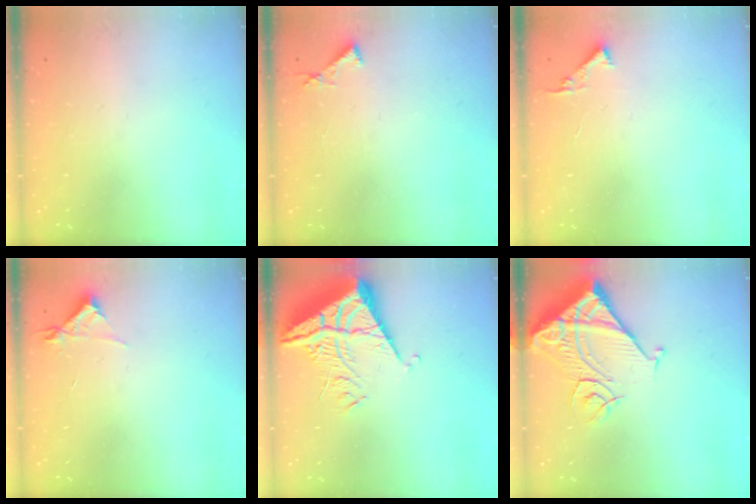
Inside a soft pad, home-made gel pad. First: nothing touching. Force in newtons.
{"total": 3.8, "press": 3.8, "slide": 0.3}
{"total": 3.4, "press": 3.4, "slide": 0.4}
{"total": 5.0, "press": 4.9, "slide": 0.7}
{"total": 8.8, "press": 8.7, "slide": 0.8}
{"total": 13.6, "press": 13.6, "slide": 1.6}